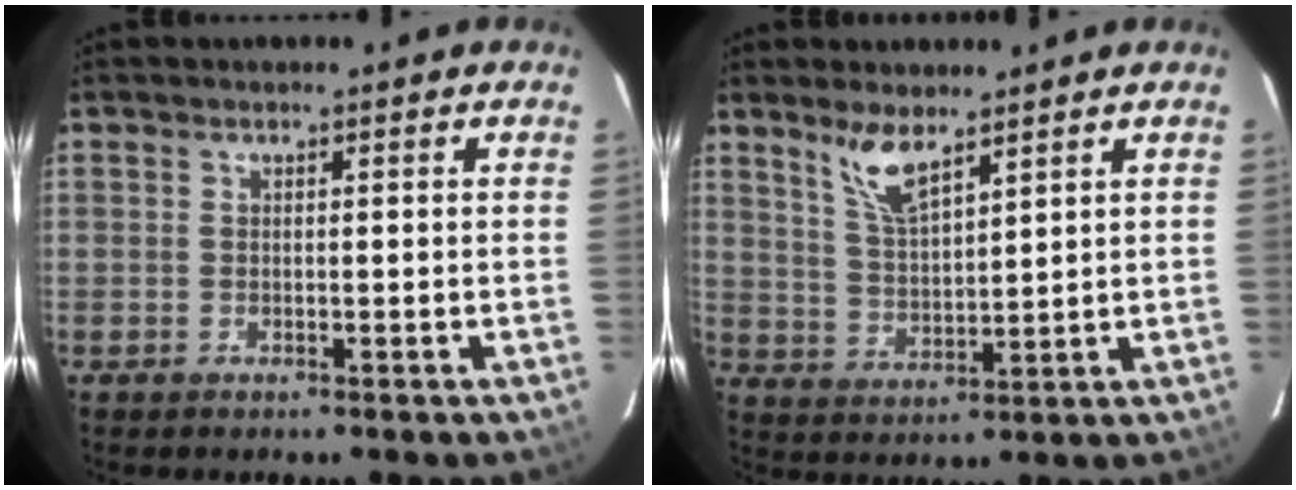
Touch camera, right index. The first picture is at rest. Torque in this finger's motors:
{"motor_torque": [0.72, 0.72, 0.10, 0.08]}